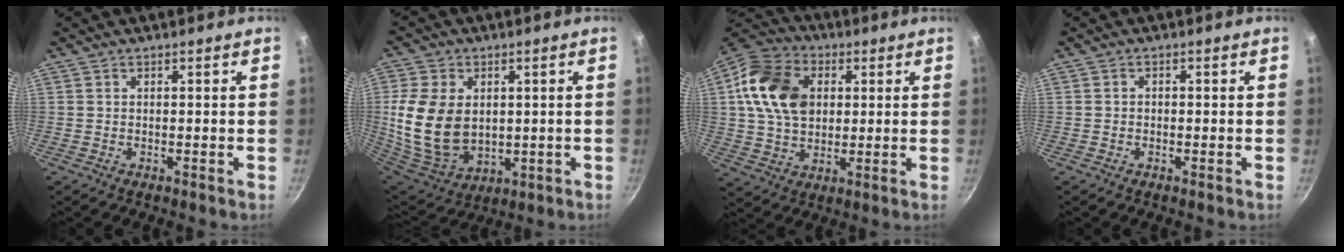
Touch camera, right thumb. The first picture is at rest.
{"total": 17.1, "force": [1.4, 12.2, 11.9], "torque": [-0.229, -0.020, 0.048]}
{"total": 16.6, "force": [3.4, 12.1, 10.9], "torque": [-0.176, 0.003, 0.051]}
{"total": 0.7, "force": [-0.3, 0.5, 0.3], "torque": [-0.008, 0.004, -0.007]}